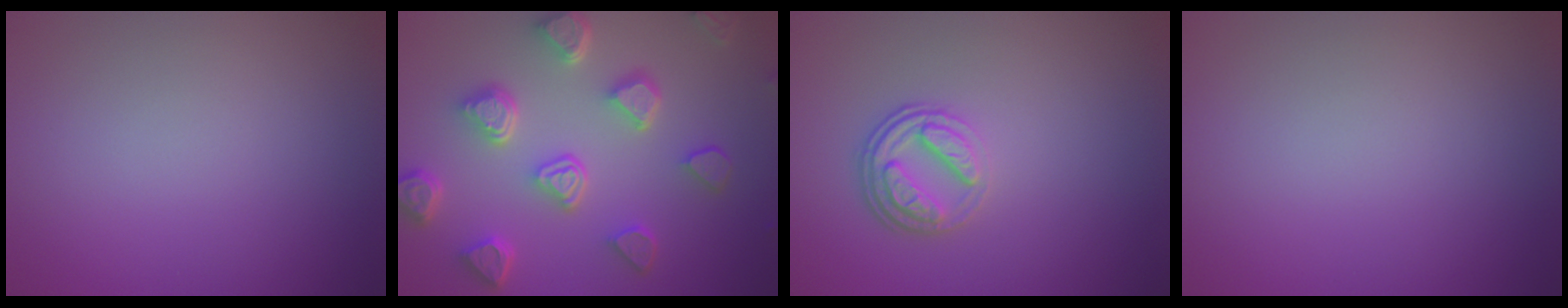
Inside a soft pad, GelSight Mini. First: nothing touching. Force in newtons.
{"total": 6.6, "press": 5.3, "slide": 3.8}
{"total": 3.0, "press": 2.3, "slide": 1.9}
{"total": 0.0}